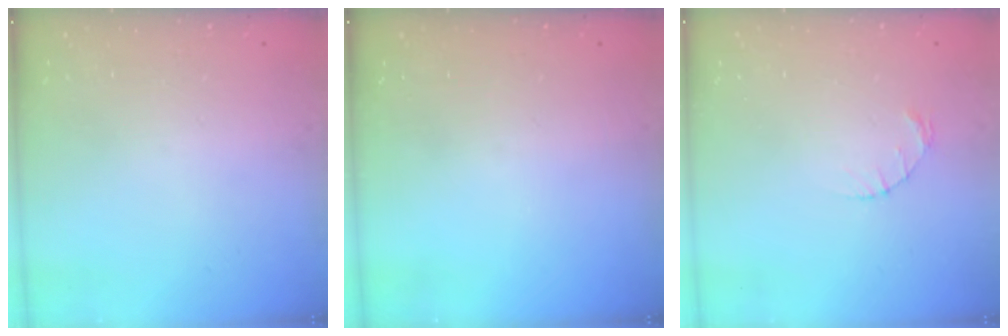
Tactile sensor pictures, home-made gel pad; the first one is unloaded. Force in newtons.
{"total": 0.0}
{"total": 1.2, "press": 1.1, "slide": 0.2}